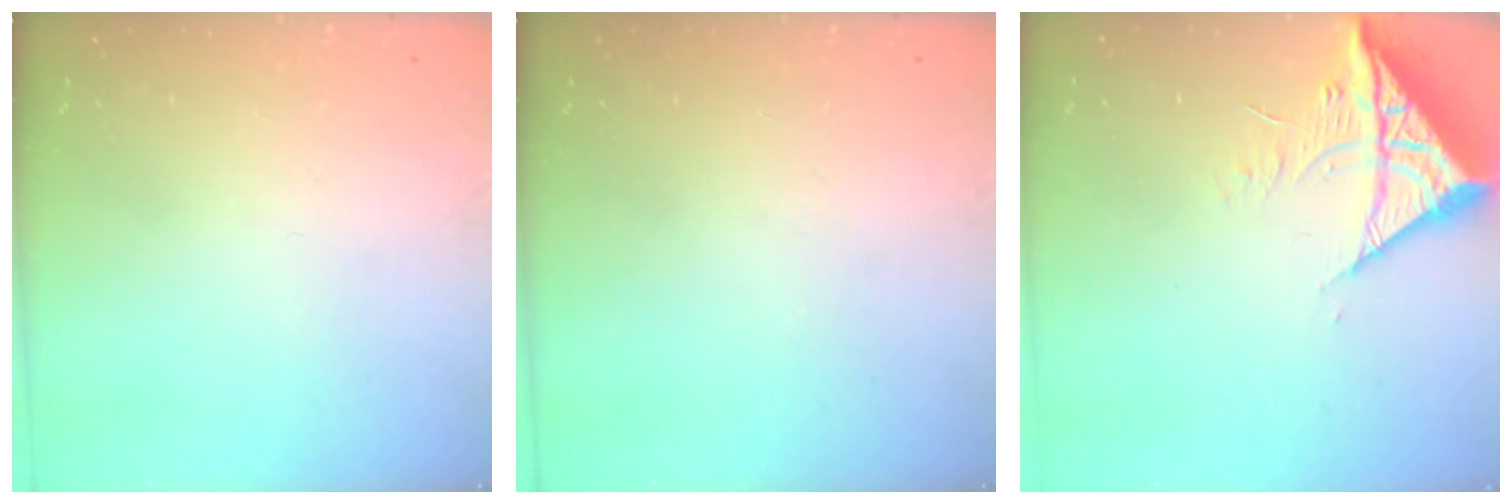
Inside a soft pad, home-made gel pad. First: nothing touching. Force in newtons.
{"total": 0.0}
{"total": 10.4, "press": 10.3, "slide": 1.4}